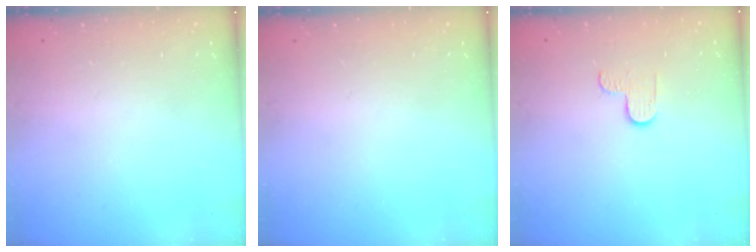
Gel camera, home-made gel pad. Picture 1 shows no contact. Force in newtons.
{"total": 0.0}
{"total": 2.9, "press": 2.9, "slide": 0.3}